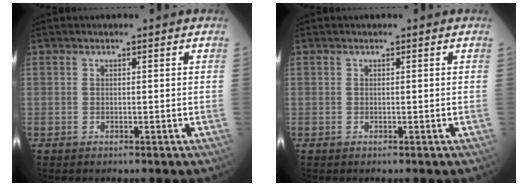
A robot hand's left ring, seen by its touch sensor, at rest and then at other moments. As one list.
[{"total": 0.0}]